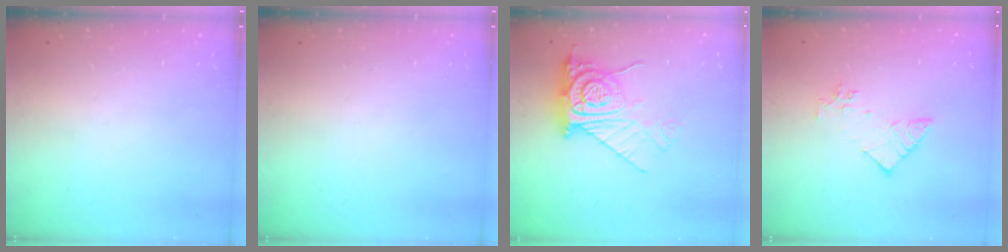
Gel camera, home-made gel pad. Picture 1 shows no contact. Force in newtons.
{"total": 0.0}
{"total": 12.3, "press": 12.3, "slide": 1.2}
{"total": 8.8, "press": 8.8, "slide": 0.7}